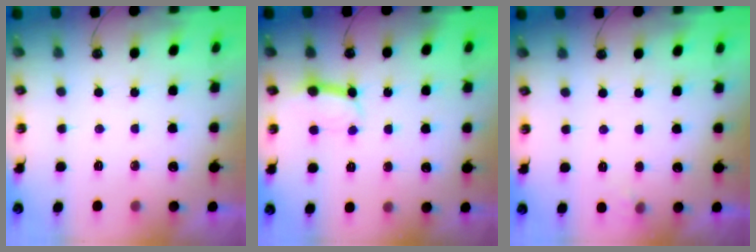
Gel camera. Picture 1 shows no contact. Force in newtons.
{"total": 8.9, "press": 8.9, "slide": 1.0}
{"total": 5.1, "press": 5.1, "slide": 0.5}